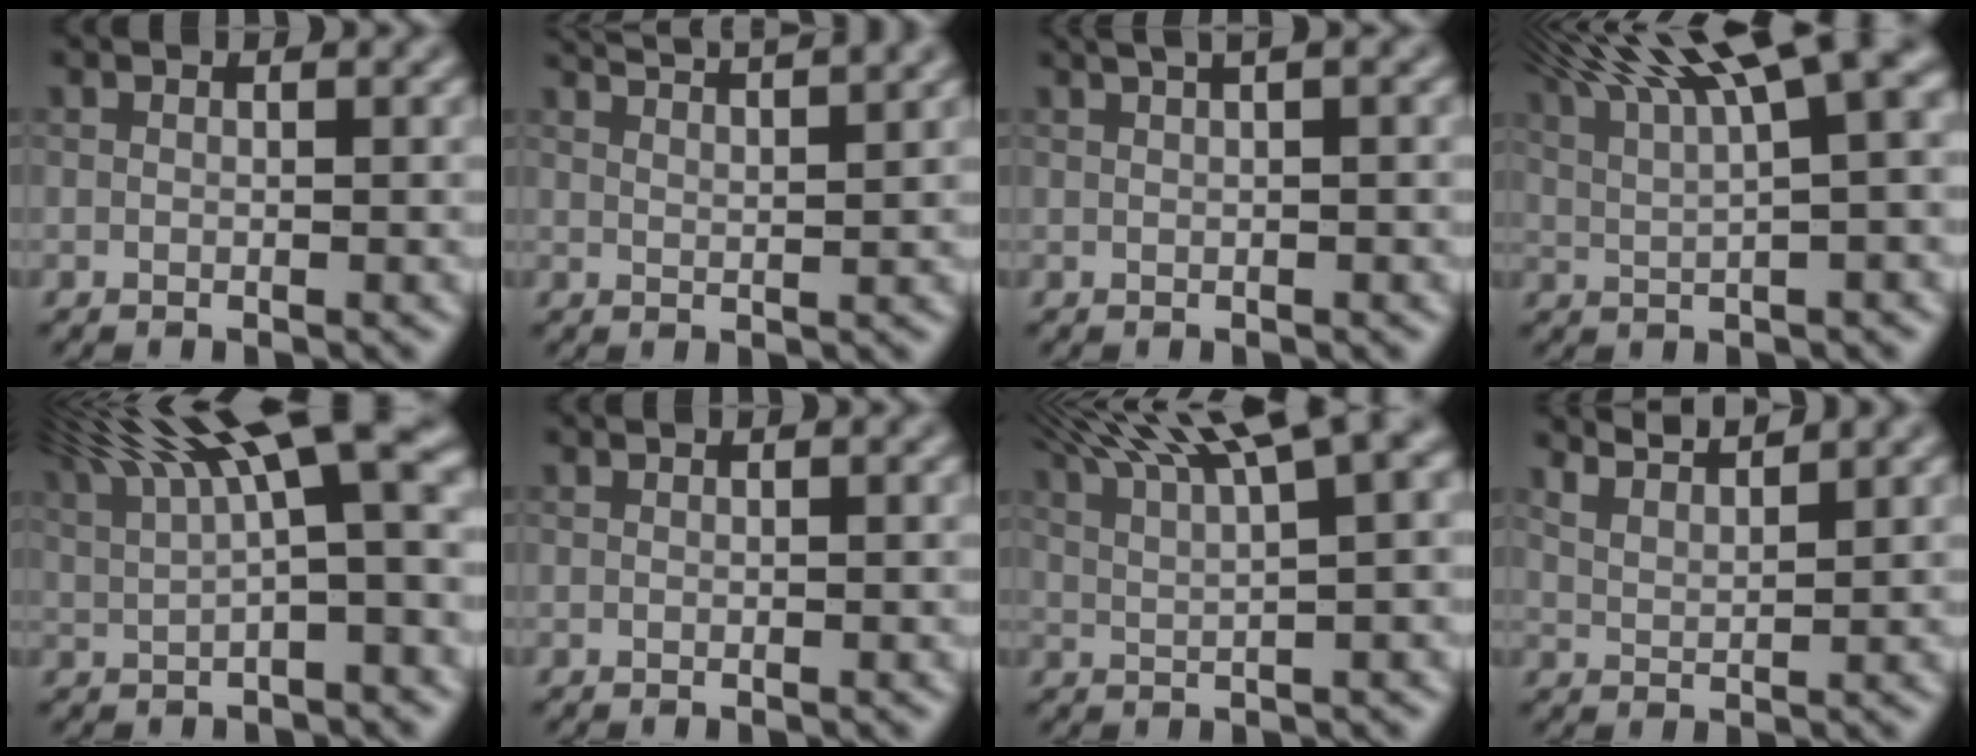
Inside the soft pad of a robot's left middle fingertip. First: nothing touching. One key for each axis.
{"total": 6.6, "fx": 5.3, "fy": 1.9, "fz": 3.4, "tx": -0.025, "ty": 0.039, "tz": 0.044}
{"total": 4.9, "fx": 2.6, "fy": 2.1, "fz": 3.6, "tx": -0.024, "ty": 0.027, "tz": 0.014}
{"total": 12.9, "fx": 7.3, "fy": 3.6, "fz": 10.0, "tx": -0.138, "ty": 0.038, "tz": 0.102}
{"total": 11.1, "fx": 5.3, "fy": 2.8, "fz": 9.4, "tx": -0.147, "ty": 0.031, "tz": 0.089}
{"total": 0.0}
{"total": 10.4, "fx": 6.6, "fy": 2.5, "fz": 7.6, "tx": -0.098, "ty": 0.035, "tz": 0.085}
{"total": 3.8, "fx": 3.6, "fy": 0.5, "fz": 1.1, "tx": -0.010, "ty": 0.007, "tz": 0.046}